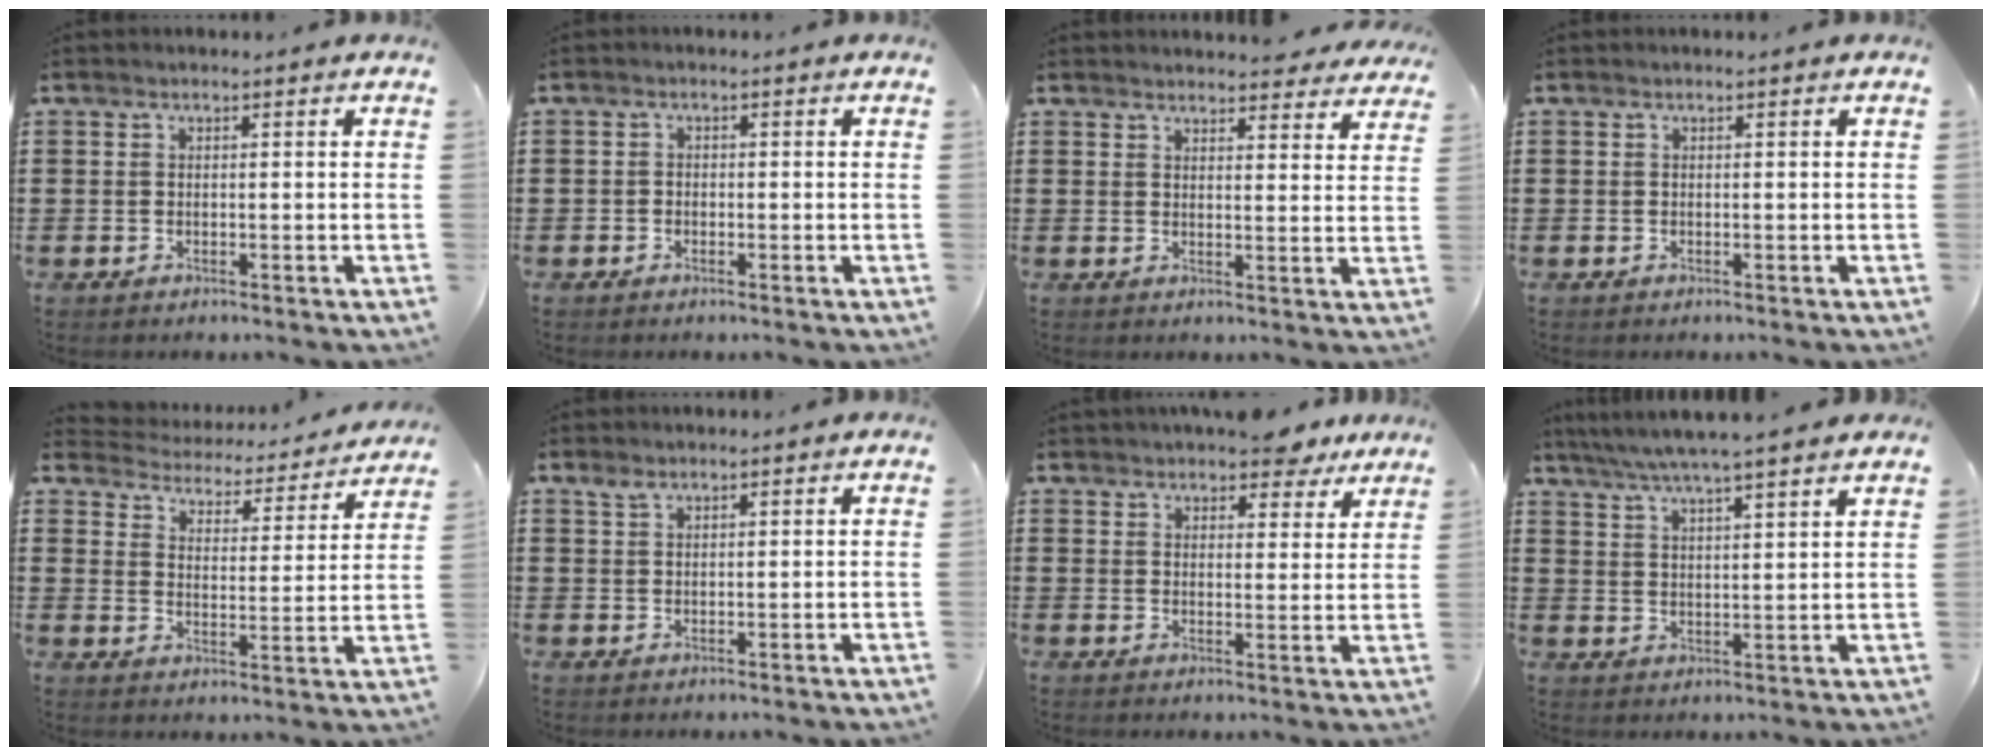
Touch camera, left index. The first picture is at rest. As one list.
[{"total": 1.1, "force": [-0.8, 0.7, 0.0], "torque": [-0.004, 0.001, -0.018]}, {"total": 3.5, "force": [3.4, 0.4, 0.6], "torque": [-0.014, -0.014, 0.062]}, {"total": 0.0}, {"total": 3.2, "force": [3.1, 0.4, -0.4], "torque": [-0.020, -0.032, 0.046]}, {"total": 1.5, "force": [1.1, 0.8, 0.6], "torque": [-0.017, 0.003, 0.022]}, {"total": 5.3, "force": [4.9, 1.4, 1.3], "torque": [-0.022, -0.012, 0.092]}, {"total": 4.9, "force": [4.4, -0.3, 2.2], "torque": [-0.056, -0.019, 0.076]}]